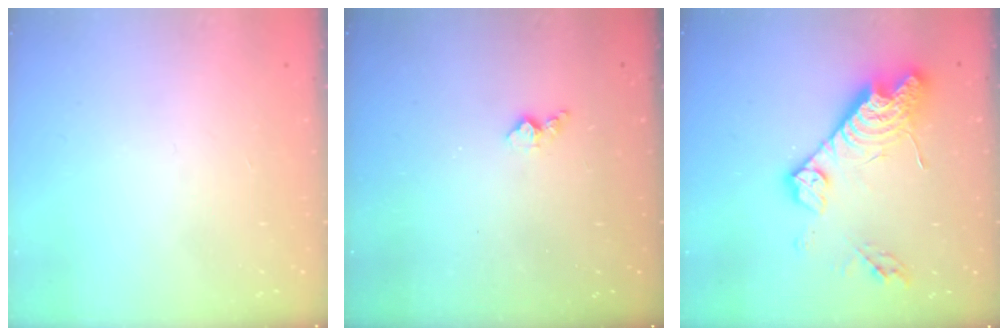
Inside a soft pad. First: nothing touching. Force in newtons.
{"total": 3.7, "press": 3.6, "slide": 0.5}
{"total": 19.2, "press": 19.1, "slide": 1.9}